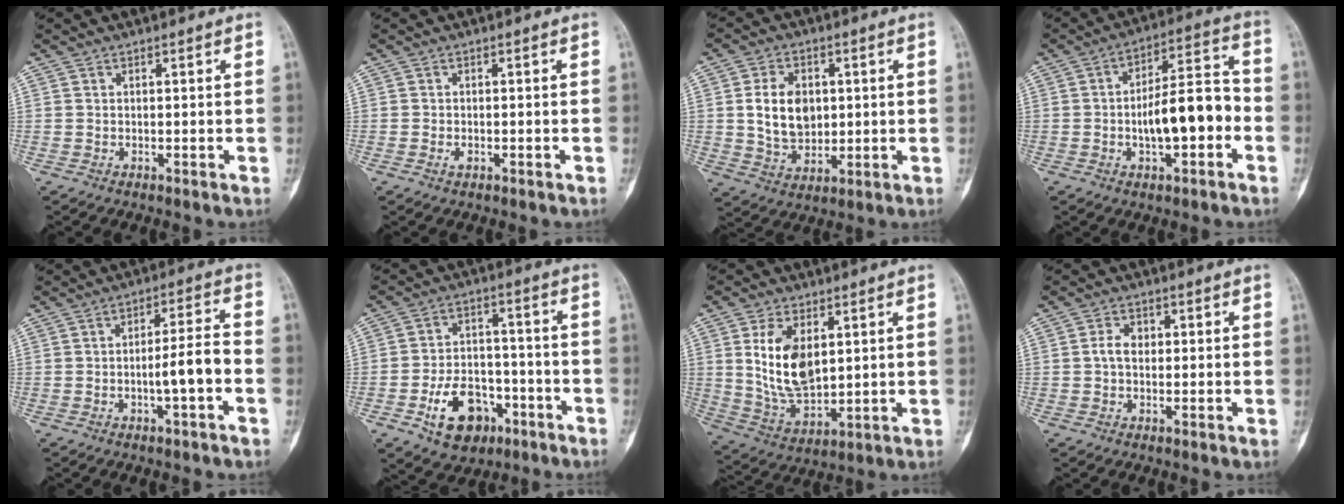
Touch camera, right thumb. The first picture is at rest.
{"total": 0.9, "force": [-0.4, 0.6, 0.6], "torque": [-0.011, 0.003, -0.006]}
{"total": 9.9, "force": [1.4, 7.1, 6.8], "torque": [-0.098, -0.009, 0.032]}
{"total": 13.2, "force": [-2.7, 5.3, 11.8], "torque": [-0.173, 0.042, -0.046]}
{"total": 6.9, "force": [-2.1, 1.1, 6.5], "torque": [-0.111, 0.029, -0.035]}
{"total": 12.2, "force": [-5.7, 8.3, 7.0], "torque": [-0.086, 0.040, -0.085]}
{"total": 12.8, "force": [3.0, 7.2, 10.1], "torque": [-0.177, -0.021, 0.070]}
{"total": 3.1, "force": [0.2, 2.3, 2.2], "torque": [-0.034, 0.011, -0.002]}